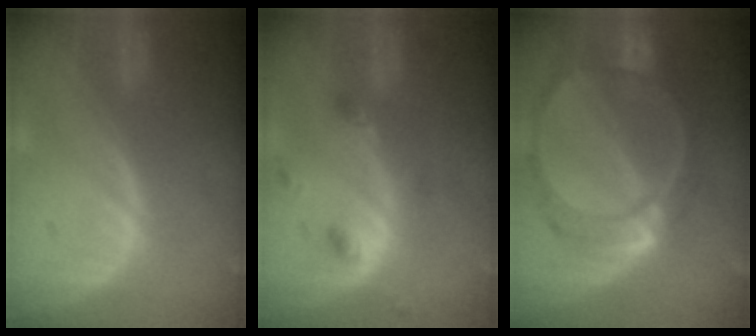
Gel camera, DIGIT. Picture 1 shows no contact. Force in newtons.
{"total": 3.7, "press": 3.7, "slide": 0.4}
{"total": 9.5, "press": 8.3, "slide": 4.6}